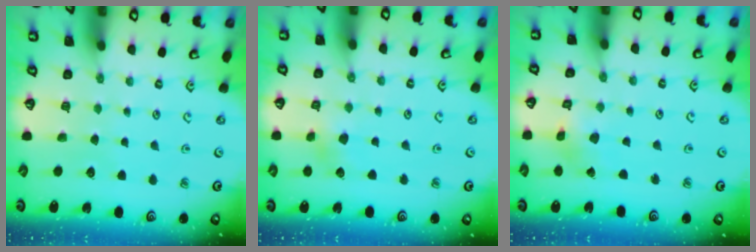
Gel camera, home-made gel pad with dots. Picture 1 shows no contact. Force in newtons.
{"total": 4.4, "press": 4.4, "slide": 0.3}
{"total": 1.7, "press": 1.6, "slide": 0.4}